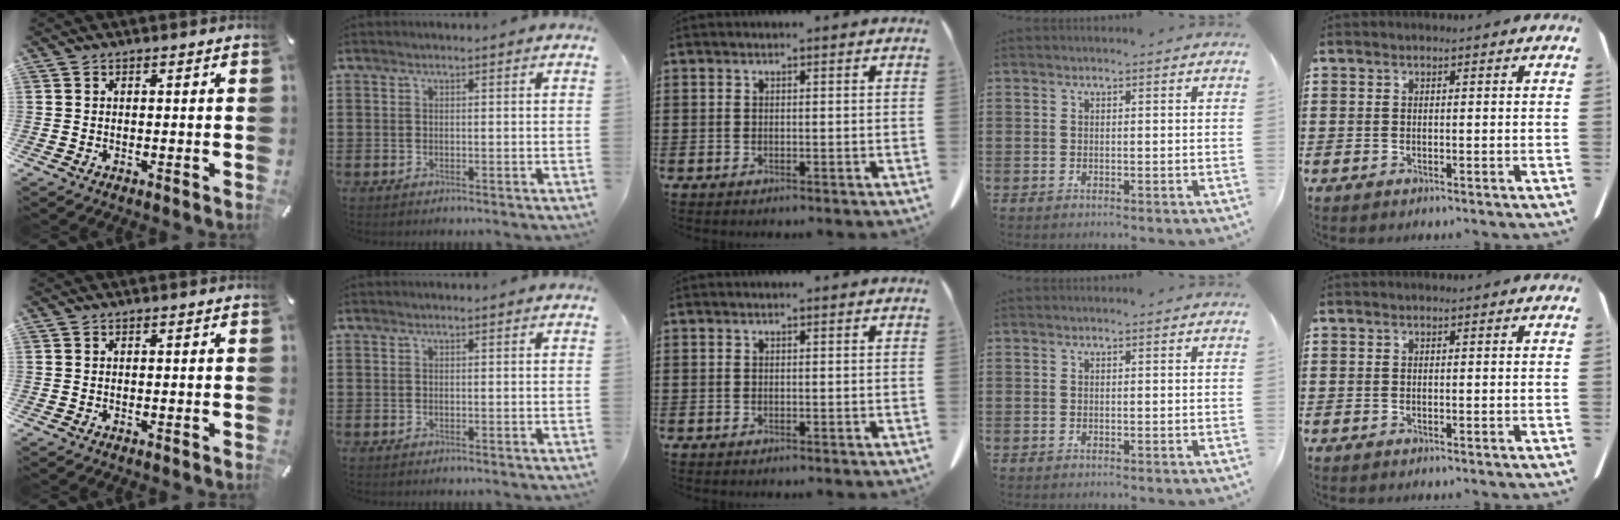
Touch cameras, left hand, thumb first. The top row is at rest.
{}